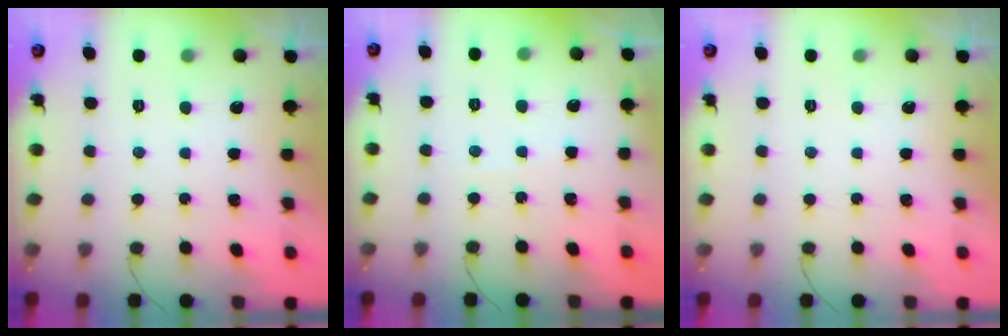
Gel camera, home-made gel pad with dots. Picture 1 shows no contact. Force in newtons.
{"total": 2.8, "press": 2.8, "slide": 0.3}
{"total": 0.0}